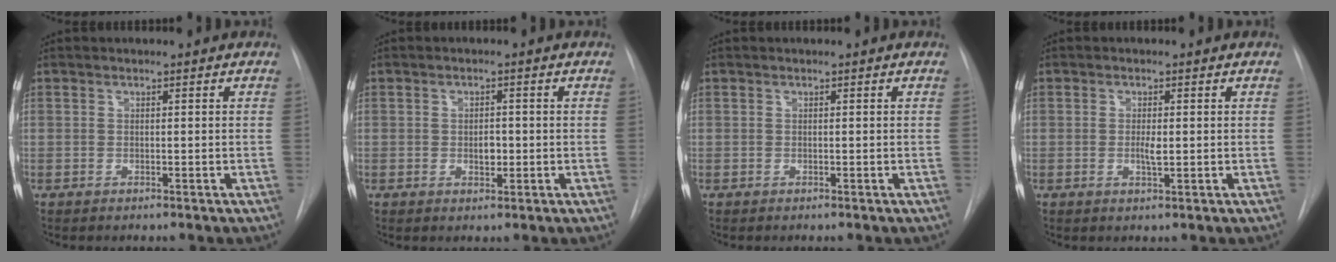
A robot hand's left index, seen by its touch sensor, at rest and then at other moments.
{"total": 2.4, "force": [-0.3, 1.4, 1.9], "torque": [-0.029, 0.001, -0.003]}
{"total": 0.0}
{"total": 2.1, "force": [-0.1, 0.5, 2.0], "torque": [-0.040, -0.002, -0.001]}